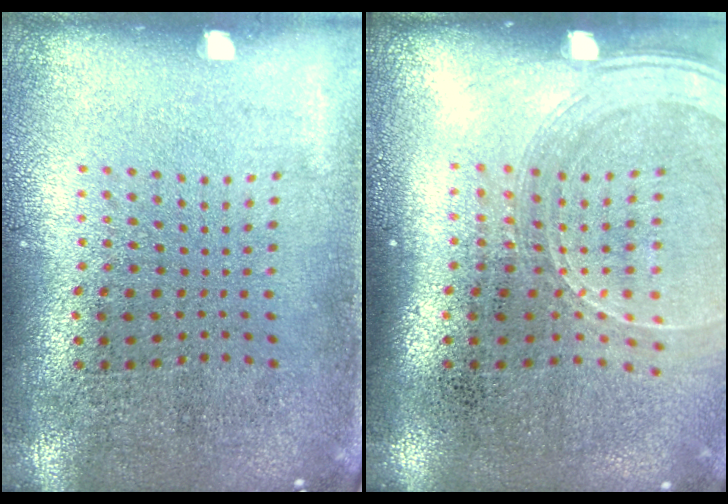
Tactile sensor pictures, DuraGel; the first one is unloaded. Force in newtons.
{"total": 1.7, "press": 1.5, "slide": 0.7}